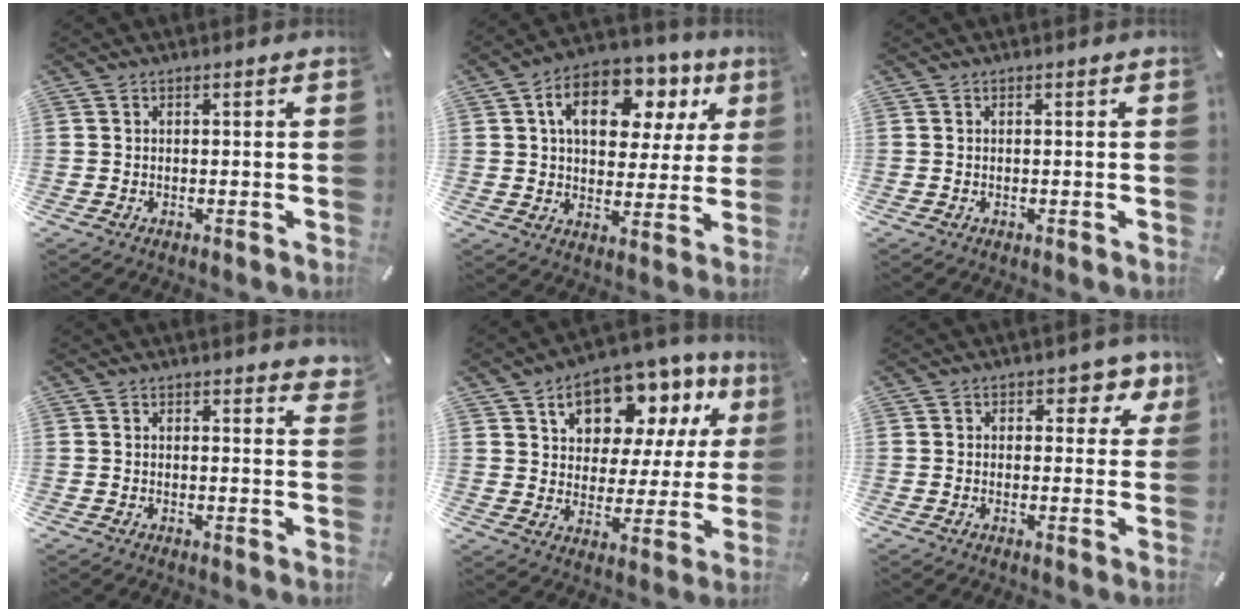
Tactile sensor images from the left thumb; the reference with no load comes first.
{"total": 15.2, "force": [6.5, 9.9, 9.5], "torque": [-0.148, -0.016, 0.112]}
{"total": 0.0}
{"total": 1.7, "force": [1.5, 0.6, 0.6], "torque": [0.002, -0.007, 0.024]}
{"total": 14.0, "force": [8.8, 8.7, 6.4], "torque": [-0.102, -0.057, 0.154]}
{"total": 4.8, "force": [2.1, 3.4, 2.7], "torque": [-0.017, -0.013, 0.029]}